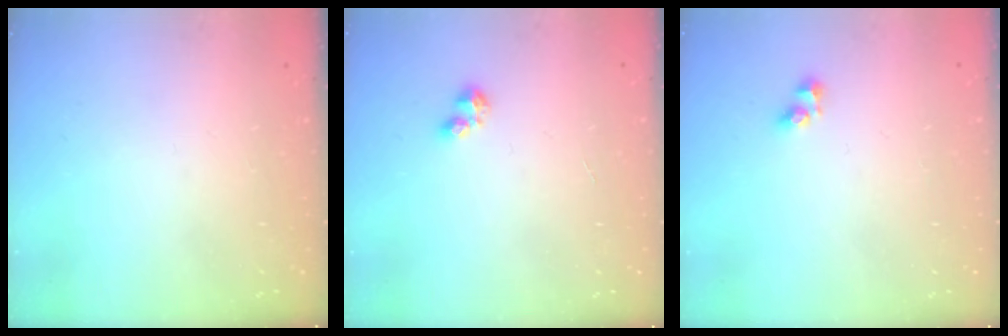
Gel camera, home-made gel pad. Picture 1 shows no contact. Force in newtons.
{"total": 2.4, "press": 2.4, "slide": 0.4}
{"total": 4.5, "press": 4.5, "slide": 0.3}